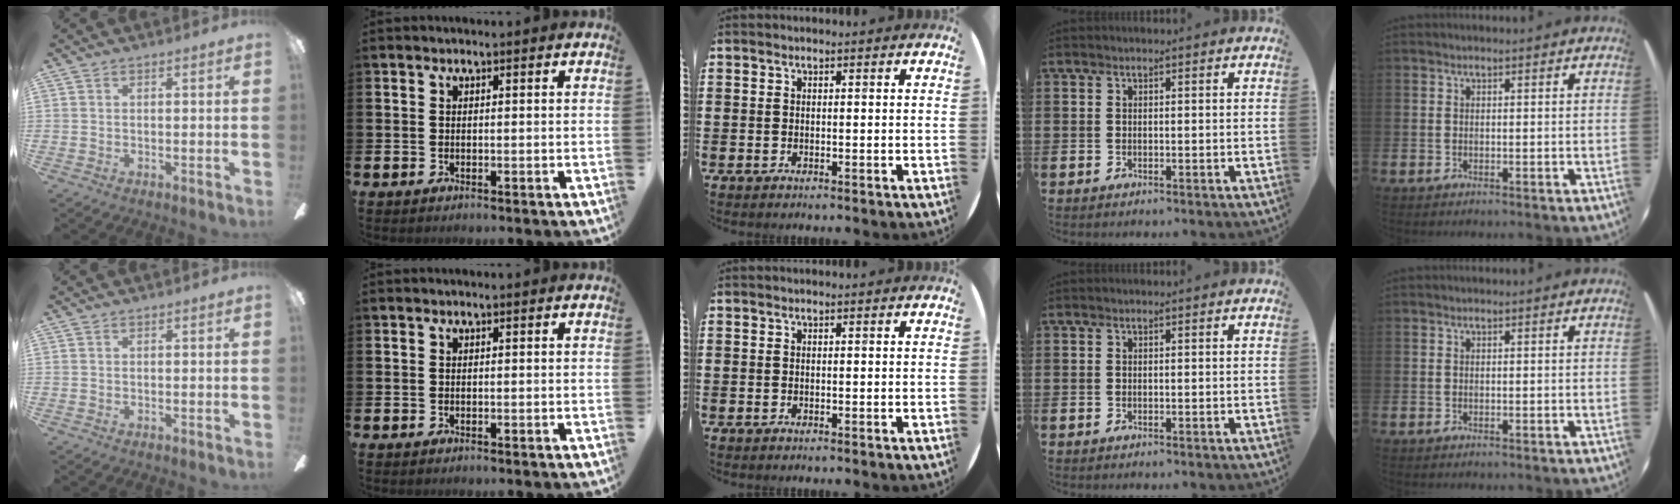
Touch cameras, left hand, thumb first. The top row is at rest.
{}